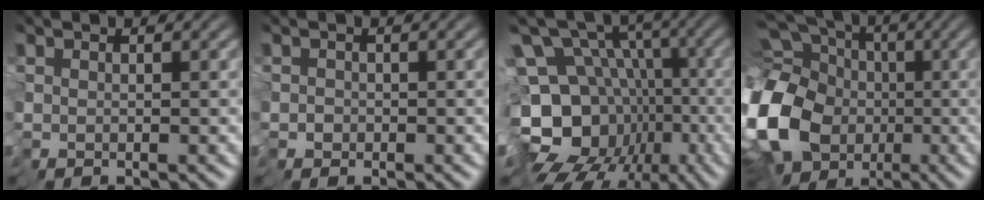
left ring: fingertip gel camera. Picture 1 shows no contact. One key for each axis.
{"total": 0.9, "fx": -0.5, "fy": 0.7, "fz": 0.2, "tx": 0.007, "ty": 0.004, "tz": -0.011}
{"total": 15.1, "fx": -4.1, "fy": 11.4, "fz": 9.0, "tx": -0.176, "ty": 0.009, "tz": -0.063}
{"total": 18.1, "fx": -3.5, "fy": 15.6, "fz": 8.5, "tx": -0.191, "ty": -0.020, "tz": -0.106}